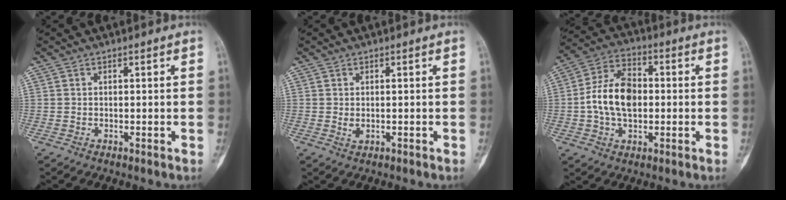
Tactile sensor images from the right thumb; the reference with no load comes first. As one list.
[{"total": 1.4, "force": [-0.1, 0.6, 1.3], "torque": [-0.024, 0.001, 0.004]}, {"total": 12.4, "force": [-0.4, 7.9, 9.5], "torque": [-0.163, 0.023, -0.014]}]